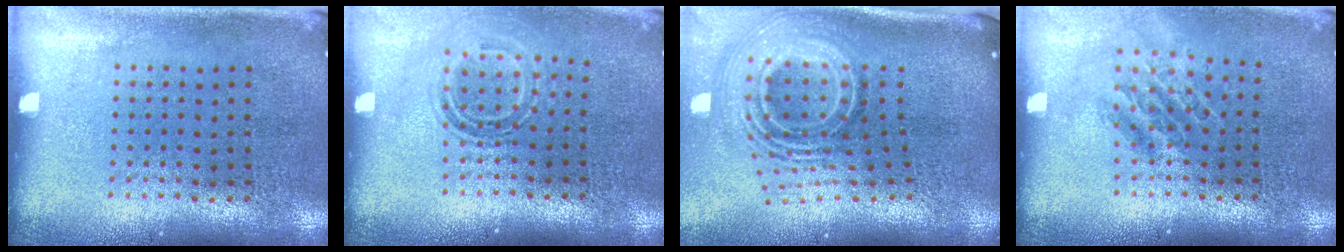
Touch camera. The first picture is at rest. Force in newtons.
{"total": 1.5, "press": 1.0, "slide": 1.1}
{"total": 3.0, "press": 2.0, "slide": 2.3}
{"total": 1.4, "press": 1.1, "slide": 0.9}